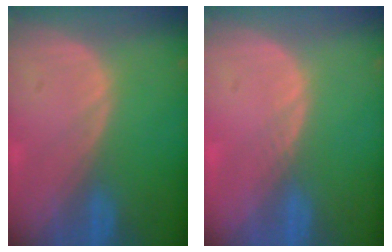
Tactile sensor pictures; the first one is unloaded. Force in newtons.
{"total": 0.7, "press": 0.6, "slide": 0.3}